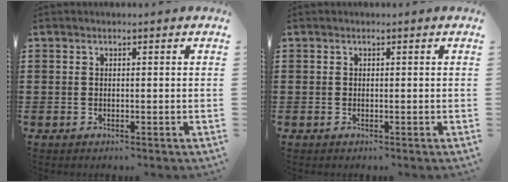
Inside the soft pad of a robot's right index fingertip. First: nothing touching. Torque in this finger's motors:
{"motor_torque": [0.08, -0.17, 0.00, 0.00]}